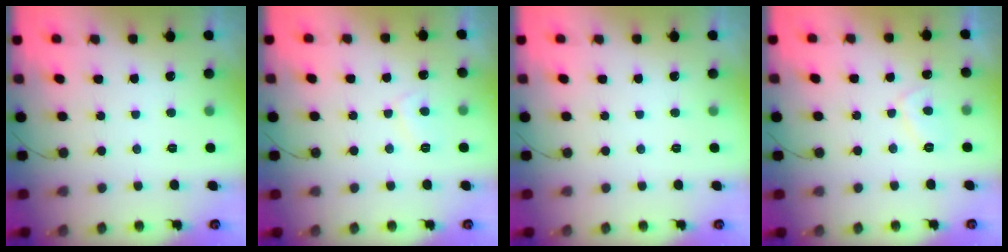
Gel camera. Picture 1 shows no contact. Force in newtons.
{"total": 3.3, "press": 3.2, "slide": 0.7}
{"total": 0.0}
{"total": 3.2, "press": 3.1, "slide": 0.6}